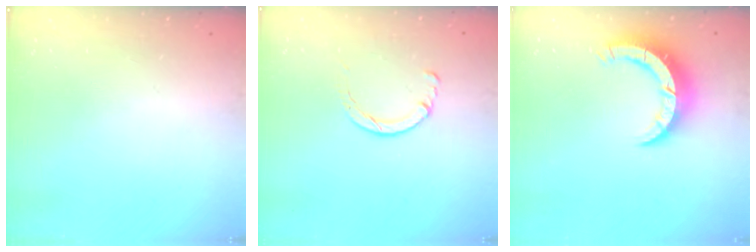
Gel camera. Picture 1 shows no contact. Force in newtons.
{"total": 2.9, "press": 2.8, "slide": 0.4}
{"total": 8.2, "press": 8.2, "slide": 0.9}